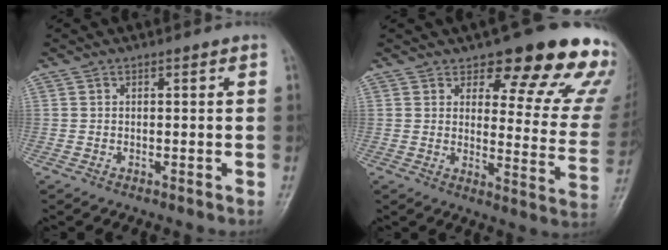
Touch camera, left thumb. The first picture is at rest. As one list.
[{"total": 19.1, "force": [14.8, 6.6, 10.2], "torque": [-0.065, -0.088, 0.165]}]